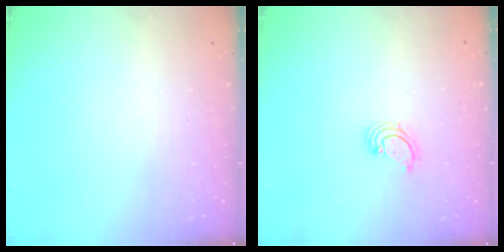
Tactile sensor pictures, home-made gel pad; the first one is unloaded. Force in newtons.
{"total": 2.3, "press": 2.3, "slide": 0.1}